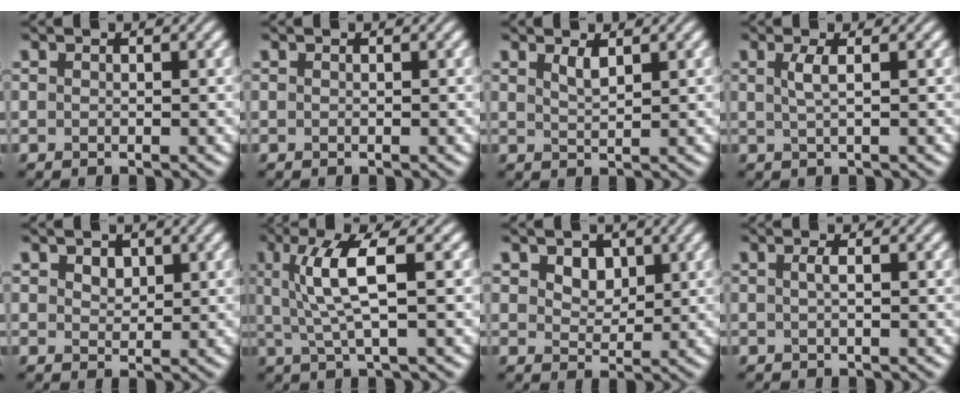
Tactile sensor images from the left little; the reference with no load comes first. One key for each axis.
{"total": 0.0}
{"total": 1.5, "fx": 1.0, "fy": 0.4, "fz": 1.0, "tx": -0.022, "ty": -0.001, "tz": 0.021}
{"total": 1.8, "fx": 0.5, "fy": 0.5, "fz": 1.6, "tx": -0.031, "ty": 0.001, "tz": 0.006}
{"total": 1.7, "fx": 0.9, "fy": 1.1, "fz": 0.9, "tx": -0.016, "ty": 0.001, "tz": 0.015}
{"total": 5.3, "fx": 1.1, "fy": 1.1, "fz": 5.1, "tx": -0.106, "ty": 0.004, "tz": 0.024}
{"total": 2.7, "fx": 1.2, "fy": 1.9, "fz": 1.4, "tx": -0.031, "ty": -0.006, "tz": 0.019}
{"total": 1.0, "fx": 0.1, "fy": 0.3, "fz": 1.0, "tx": -0.019, "ty": 0.006, "tz": 0.002}